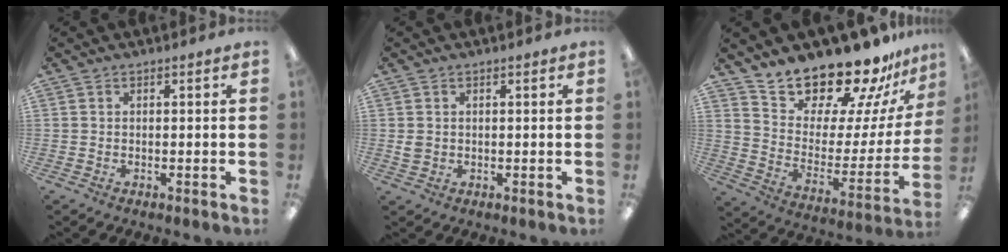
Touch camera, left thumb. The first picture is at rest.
{"total": 2.0, "force": [0.3, 1.8, 0.8], "torque": [-0.009, 0.001, 0.003]}
{"total": 19.1, "force": [18.0, 5.1, 3.9], "torque": [-0.063, -0.162, 0.311]}